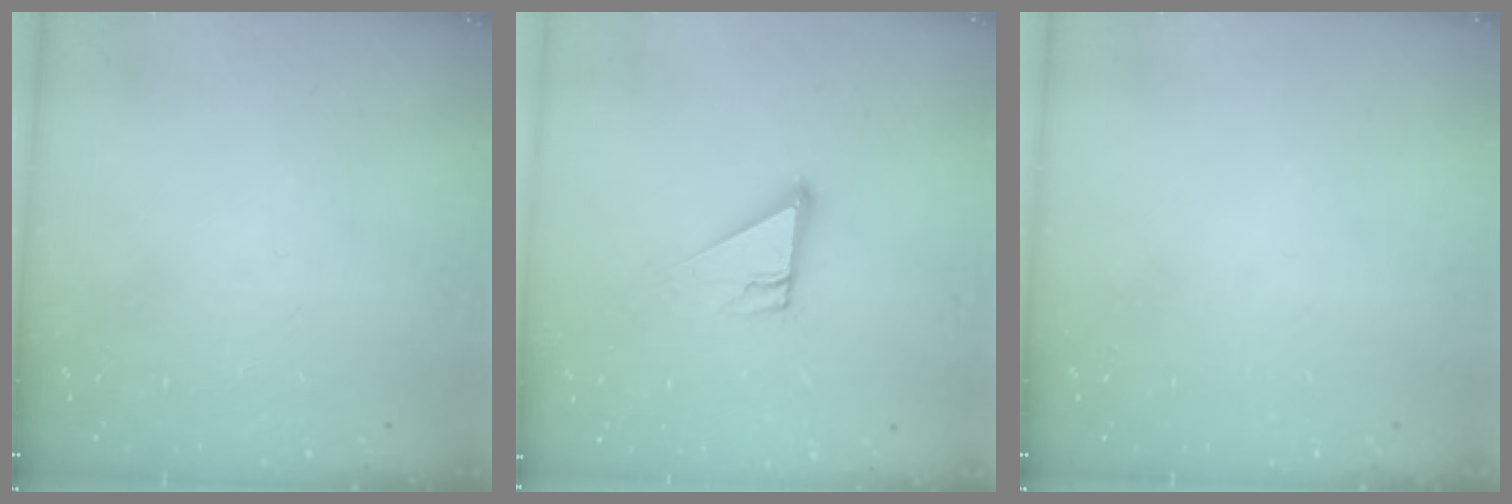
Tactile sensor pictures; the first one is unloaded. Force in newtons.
{"total": 6.6, "press": 6.6, "slide": 0.6}
{"total": 0.0}